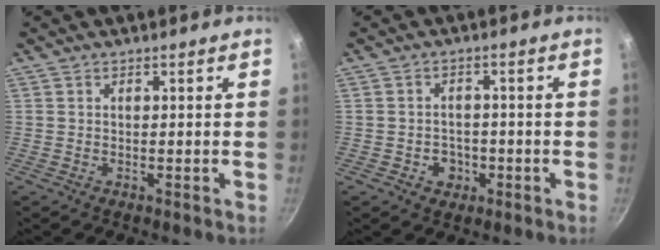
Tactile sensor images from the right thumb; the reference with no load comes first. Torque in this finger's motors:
{"motor_torque": [0.75, 0.50, 0.67, -0.58, 0.06]}